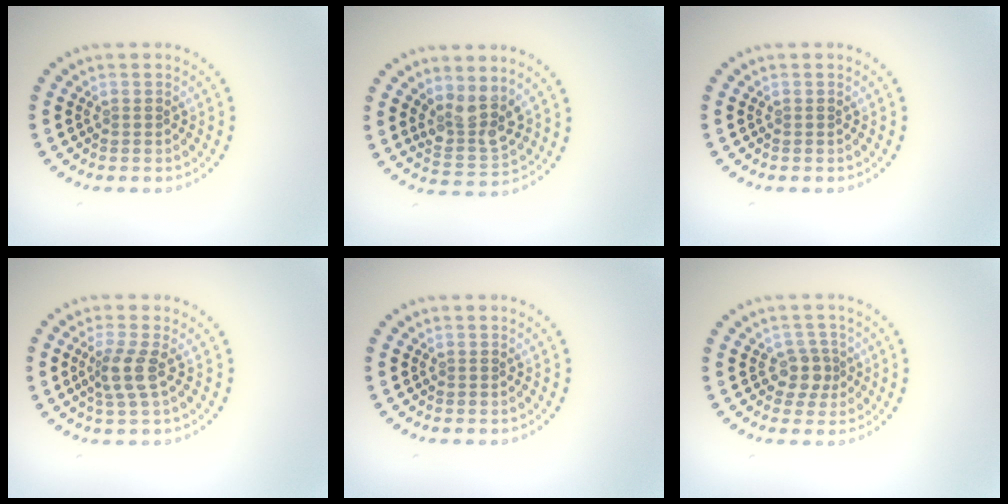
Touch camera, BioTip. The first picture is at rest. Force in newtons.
{"total": 3.5, "press": 3.2, "slide": 1.5}
{"total": 0.0}
{"total": 2.6, "press": 2.0, "slide": 1.7}
{"total": 0.0}
{"total": 2.2, "press": 1.8, "slide": 1.3}